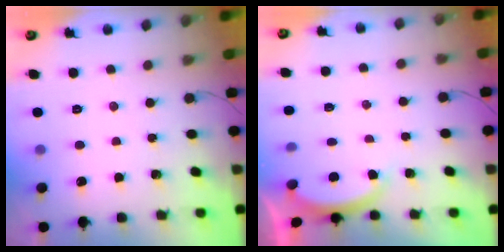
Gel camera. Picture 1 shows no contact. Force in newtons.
{"total": 2.6, "press": 2.6, "slide": 0.5}